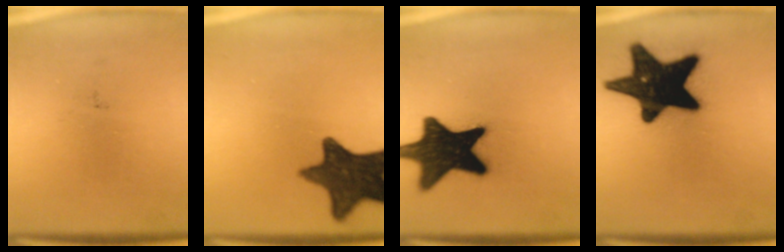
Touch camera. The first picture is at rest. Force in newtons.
{"total": 13.7}
{"total": 18.9}
{"total": 18.7}